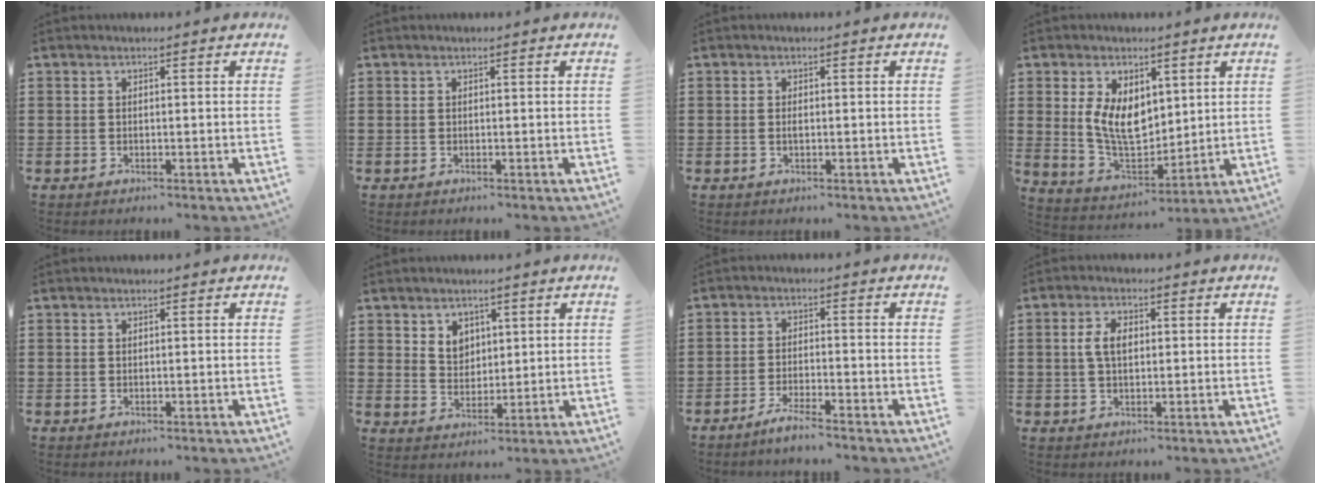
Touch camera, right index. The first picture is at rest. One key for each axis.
{"total": 0.0}
{"total": 1.0, "fx": -0.1, "fy": 0.4, "fz": 0.9, "tx": -0.019, "ty": 0.000, "tz": -0.002}
{"total": 7.8, "fx": 2.5, "fy": 5.1, "fz": 5.3, "tx": -0.107, "ty": -0.002, "tz": 0.045}
{"total": 0.0}
{"total": 3.9, "fx": 2.6, "fy": 2.8, "fz": 0.8, "tx": -0.028, "ty": 0.007, "tz": 0.049}
{"total": 3.0, "fx": -2.8, "fy": -0.2, "fz": 1.3, "tx": -0.029, "ty": 0.000, "tz": -0.054}
{"total": 3.8, "fx": 0.5, "fy": 2.1, "fz": 3.2, "tx": -0.074, "ty": 0.008, "tz": 0.004}